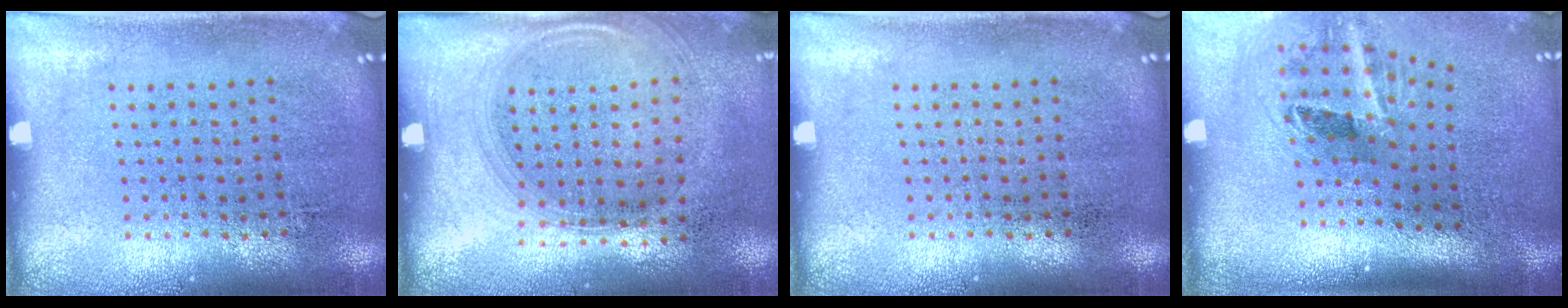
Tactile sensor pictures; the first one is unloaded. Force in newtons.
{"total": 1.4, "press": 1.2, "slide": 0.7}
{"total": 0.0}
{"total": 2.2, "press": 1.3, "slide": 1.7}